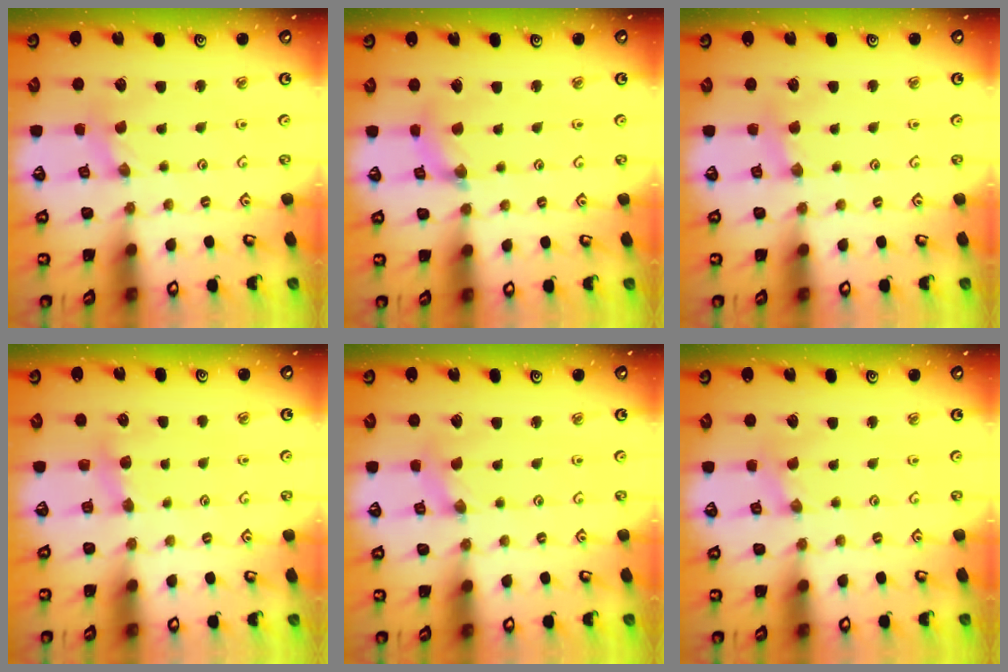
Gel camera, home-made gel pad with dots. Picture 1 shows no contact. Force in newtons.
{"total": 2.4, "press": 2.4, "slide": 0.2}
{"total": 3.3, "press": 3.2, "slide": 0.6}
{"total": 3.9, "press": 3.9, "slide": 0.6}
{"total": 0.0}
{"total": 0.0}